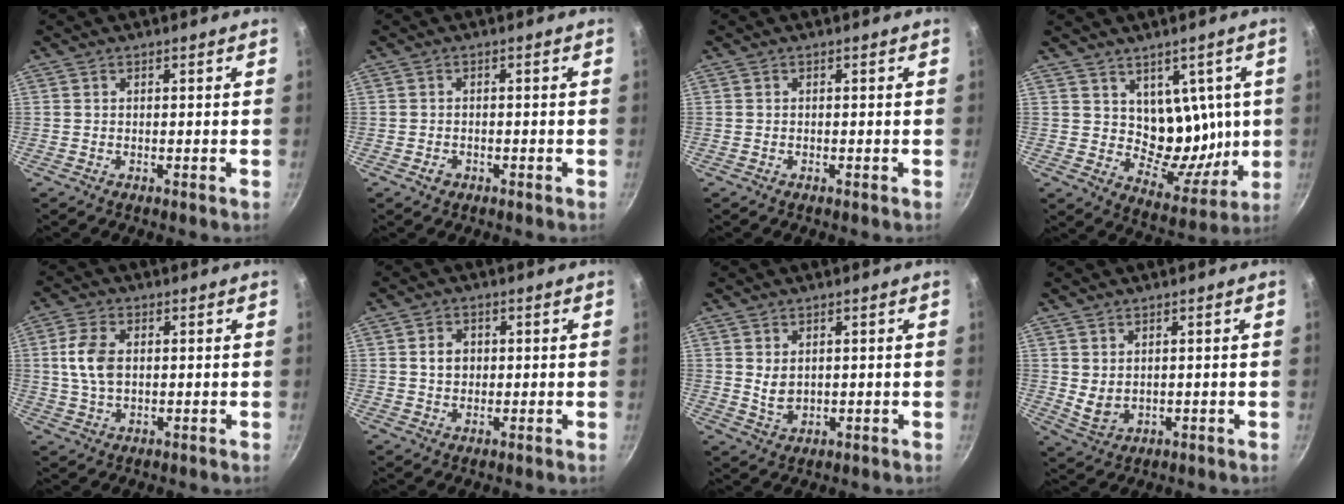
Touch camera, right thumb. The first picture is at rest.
{"total": 1.7, "force": [-0.9, 1.2, 0.7], "torque": [-0.012, 0.008, -0.011]}
{"total": 0.0}
{"total": 12.1, "force": [2.8, 8.7, 8.0], "torque": [-0.061, -0.047, 0.054]}
{"total": 7.1, "force": [0.9, 4.4, 5.5], "torque": [-0.103, 0.006, 0.015]}
{"total": 3.8, "force": [0.5, 3.1, 2.1], "torque": [-0.020, 0.005, 0.008]}
{"total": 3.9, "force": [0.9, 2.7, 2.7], "torque": [-0.042, -0.010, 0.024]}
{"total": 3.9, "force": [1.2, 2.8, 2.5], "torque": [-0.042, -0.016, 0.032]}